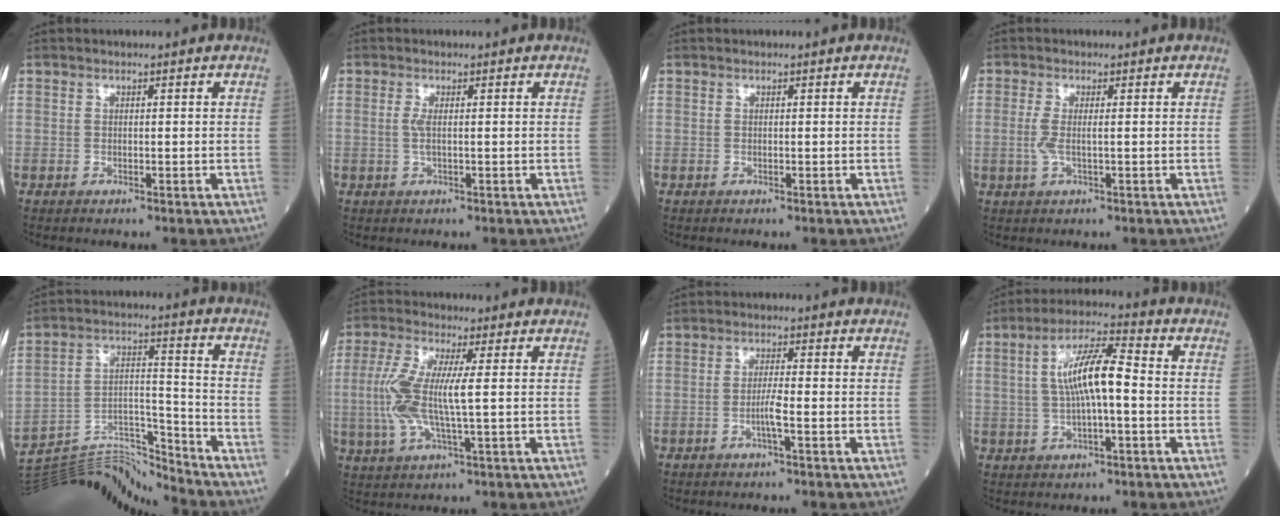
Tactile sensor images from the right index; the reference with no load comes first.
{"total": 1.5, "force": [0.1, 0.1, 1.5], "torque": [-0.038, -0.001, 0.000]}
{"total": 0.0}
{"total": 2.5, "force": [-0.1, 0.4, 2.4], "torque": [-0.059, -0.003, -0.004]}
{"total": 14.7, "force": [-14.6, -1.3, 0.7], "torque": [-0.017, 0.039, -0.257]}
{"total": 8.8, "force": [0.2, 1.3, 8.7], "torque": [-0.208, 0.005, -0.001]}
{"total": 2.7, "force": [-1.1, -0.3, 2.4], "torque": [-0.047, -0.002, -0.023]}
{"total": 8.9, "force": [0.3, 1.6, 8.8], "torque": [-0.167, 0.018, 0.001]}